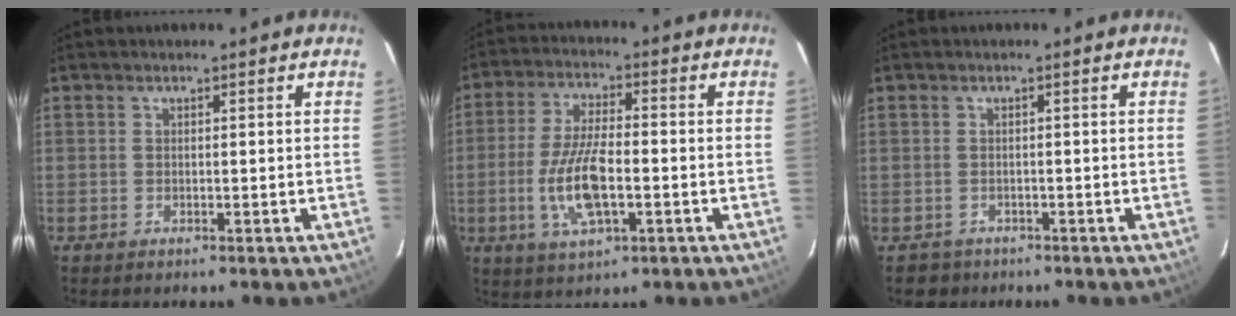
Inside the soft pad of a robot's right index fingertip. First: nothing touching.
{"total": 11.0, "force": [-2.8, 3.7, 9.9], "torque": [-0.203, -0.003, -0.052]}
{"total": 2.5, "force": [-1.4, 2.1, -0.2], "torque": [0.000, 0.008, -0.018]}